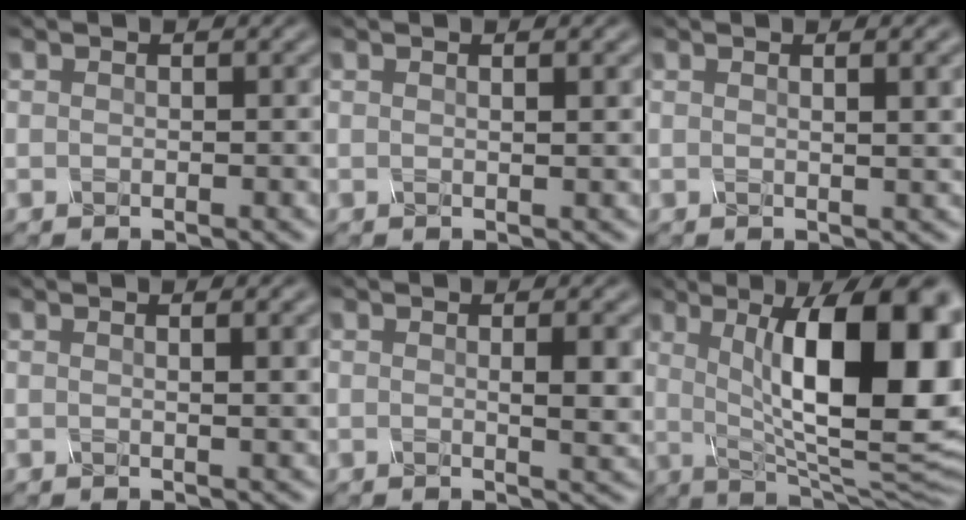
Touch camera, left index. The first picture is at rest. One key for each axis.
{"total": 1.6, "fx": 0.6, "fy": 0.5, "fz": 1.3, "tx": -0.014, "ty": 0.002, "tz": 0.002}
{"total": 4.2, "fx": 1.4, "fy": 1.5, "fz": 3.7, "tx": -0.028, "ty": 0.012, "tz": 0.007}
{"total": 3.7, "fx": 1.3, "fy": 1.3, "fz": 3.2, "tx": -0.024, "ty": 0.008, "tz": 0.007}
{"total": 3.0, "fx": 0.5, "fy": 0.7, "fz": 2.9, "tx": -0.036, "ty": -0.003, "tz": 0.006}
{"total": 16.2, "fx": 2.9, "fy": 5.3, "fz": 15.1, "tx": -0.193, "ty": 0.003, "tz": 0.045}